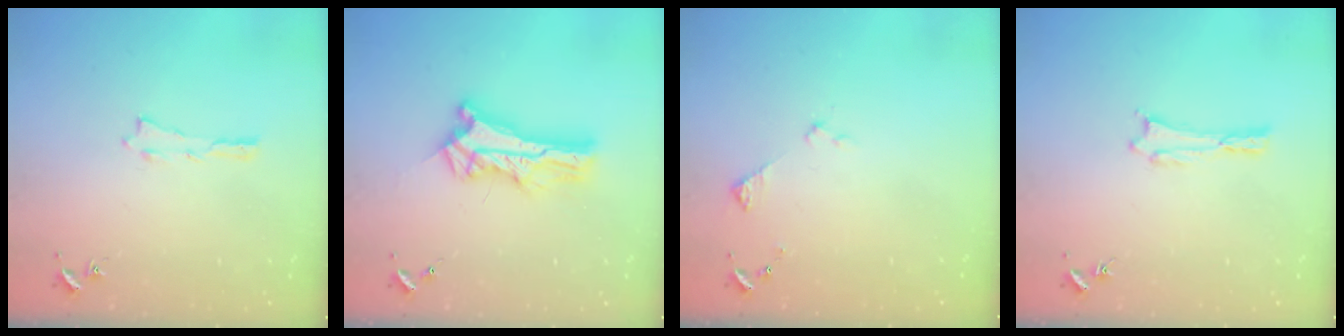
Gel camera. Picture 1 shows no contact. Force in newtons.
{"total": 9.3, "press": 9.3, "slide": 0.7}
{"total": 2.9, "press": 2.9, "slide": 0.3}
{"total": 0.0}